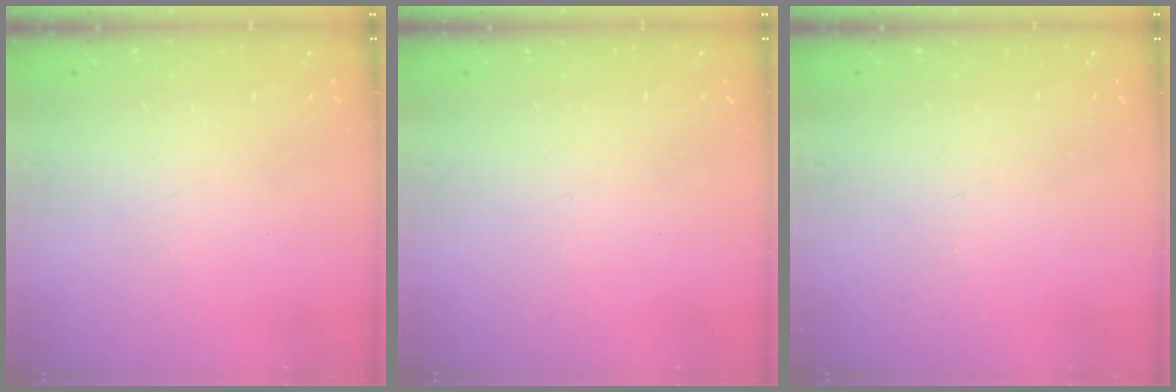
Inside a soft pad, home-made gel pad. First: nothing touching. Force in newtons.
{"total": 0.0}
{"total": 0.0}